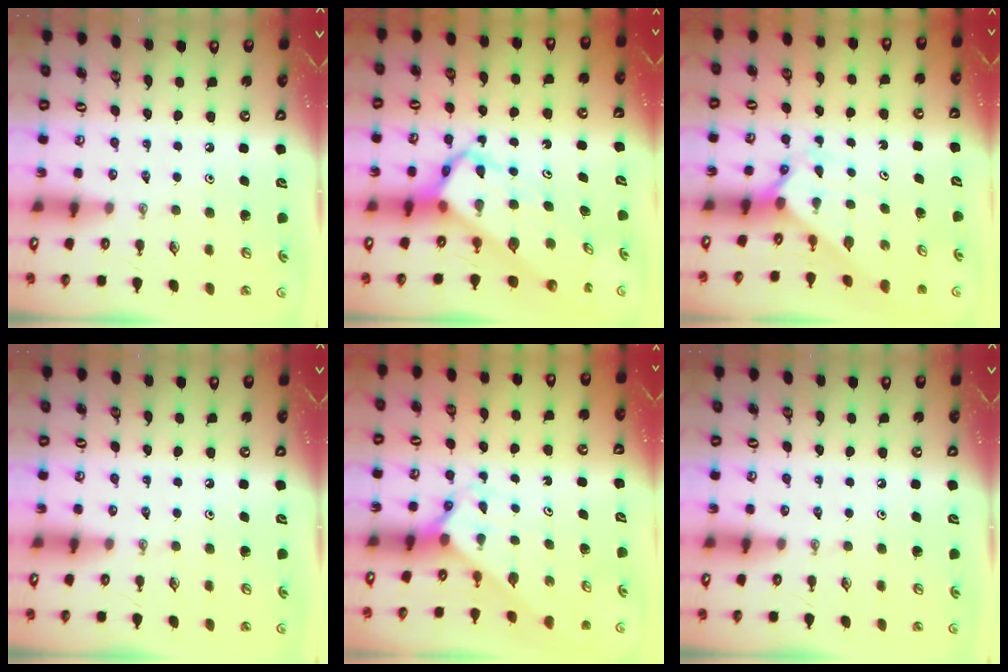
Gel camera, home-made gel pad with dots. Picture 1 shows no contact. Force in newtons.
{"total": 6.6, "press": 6.6, "slide": 0.3}
{"total": 2.1, "press": 2.1, "slide": 0.2}
{"total": 0.0}
{"total": 2.1, "press": 2.1, "slide": 0.1}
{"total": 0.0}